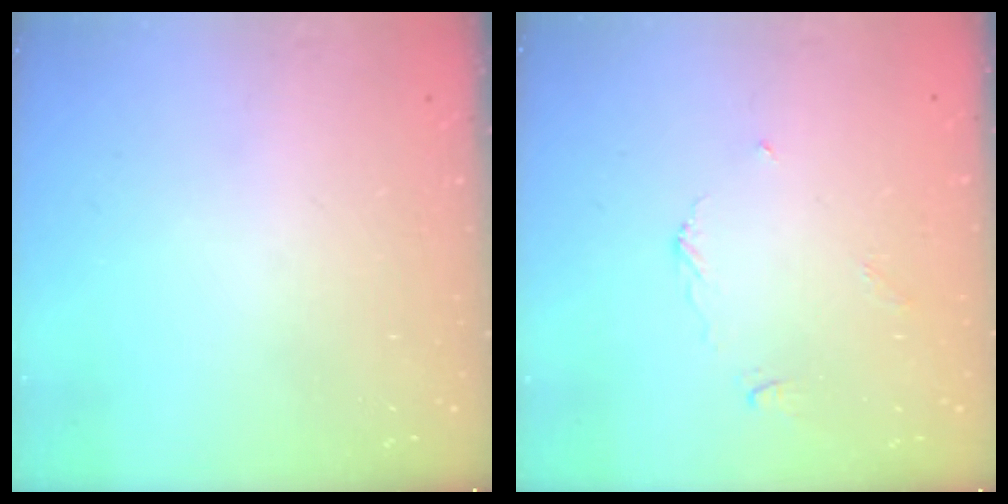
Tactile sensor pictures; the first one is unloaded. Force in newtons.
{"total": 3.8, "press": 3.8, "slide": 0.2}